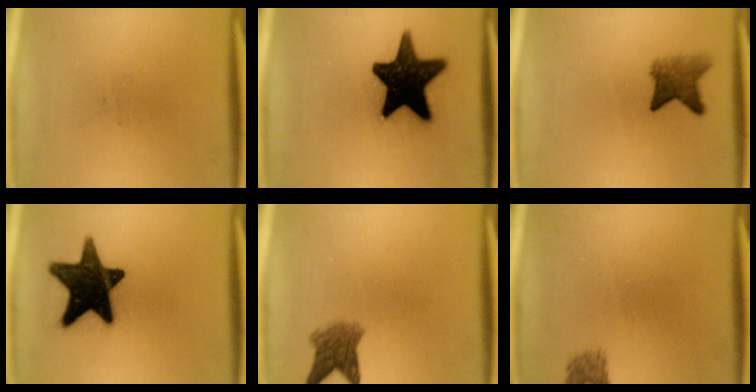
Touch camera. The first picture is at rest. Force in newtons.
{"total": 18.5}
{"total": 4.3}
{"total": 17.7}
{"total": 4.4}
{"total": 1.8}